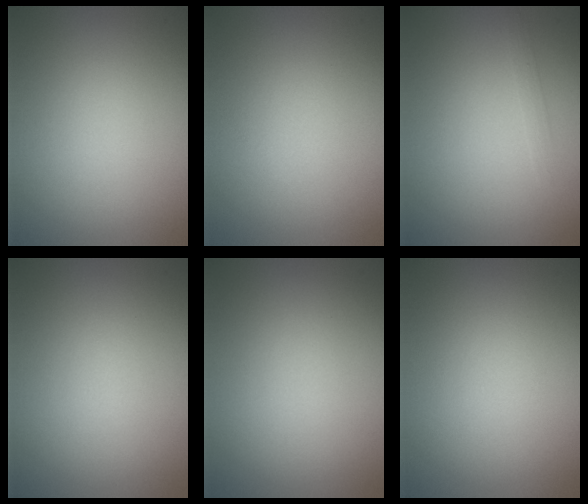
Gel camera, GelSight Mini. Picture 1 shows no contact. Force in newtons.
{"total": 0.0}
{"total": 0.7, "press": 0.7, "slide": 0.1}
{"total": 0.0}
{"total": 0.0}
{"total": 0.0}